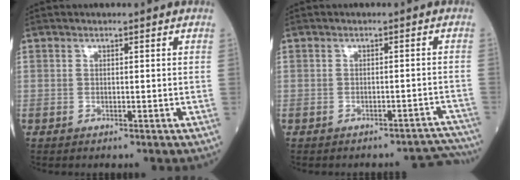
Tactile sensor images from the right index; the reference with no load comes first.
{"total": 4.9, "force": [-4.9, 0.7, -0.4], "torque": [0.025, 0.021, -0.049]}